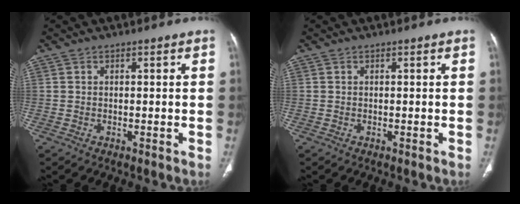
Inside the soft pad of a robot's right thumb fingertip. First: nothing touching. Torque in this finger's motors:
{"motor_torque": [0.00, 0.00, 0.00, 0.00, 0.00]}